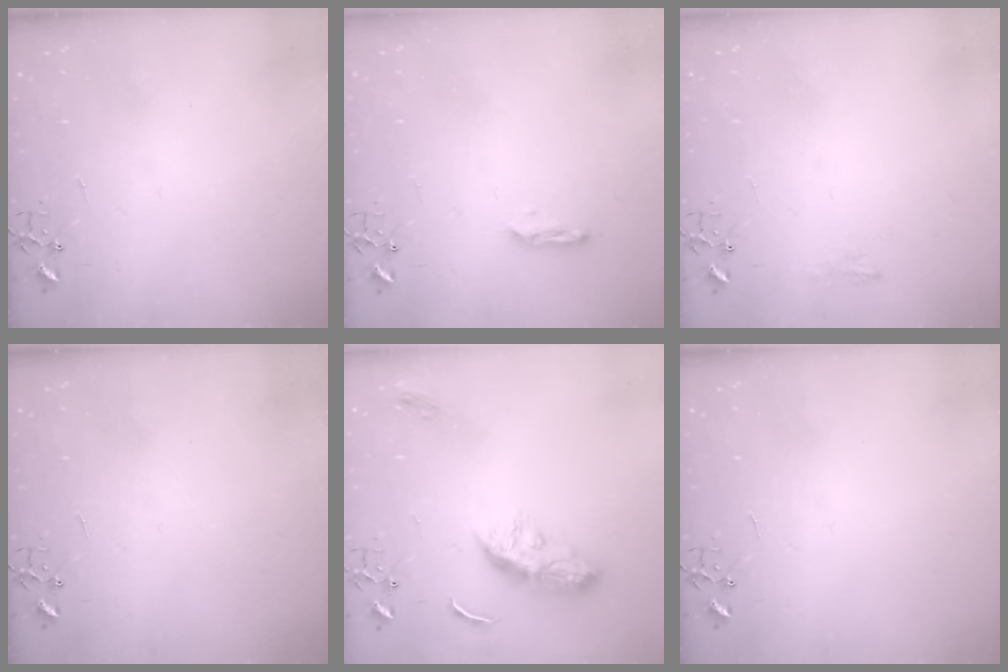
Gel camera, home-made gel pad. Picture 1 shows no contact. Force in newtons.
{"total": 4.1, "press": 4.0, "slide": 0.6}
{"total": 6.9, "press": 6.8, "slide": 0.7}
{"total": 0.0}
{"total": 10.9, "press": 10.9, "slide": 0.7}
{"total": 0.0}